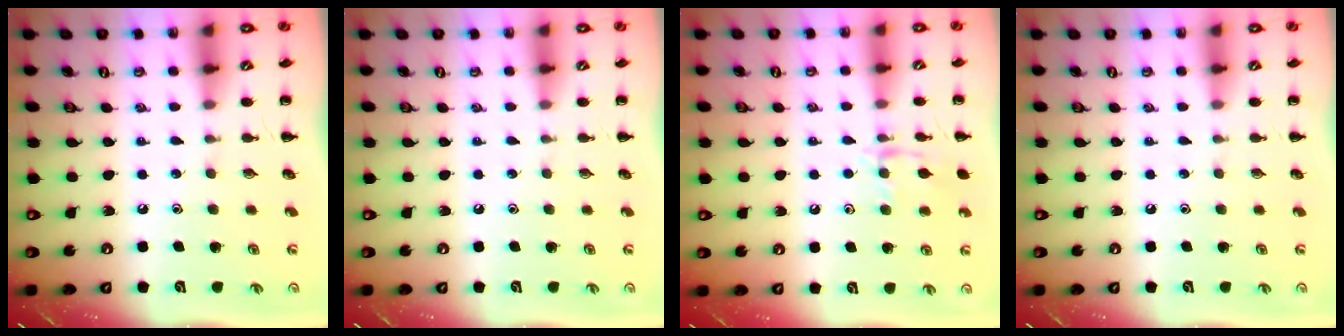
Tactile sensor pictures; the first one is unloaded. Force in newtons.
{"total": 0.0}
{"total": 10.3, "press": 10.3, "slide": 0.9}
{"total": 0.0}